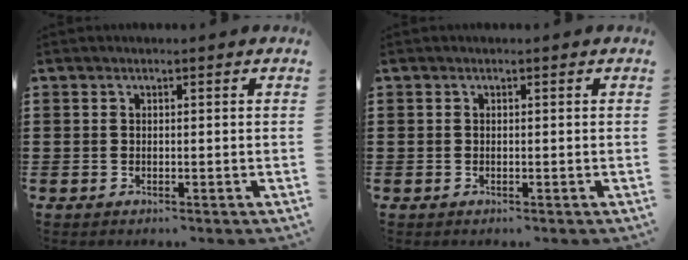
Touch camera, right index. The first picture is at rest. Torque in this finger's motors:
{"motor_torque": [0.80, 1.33, 0.00, 0.01]}